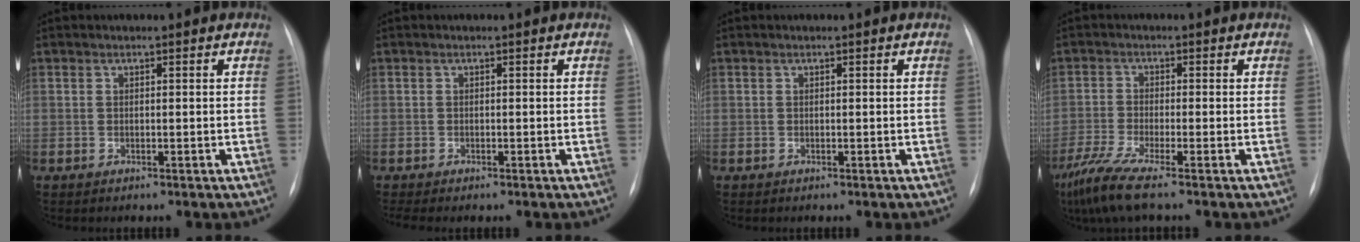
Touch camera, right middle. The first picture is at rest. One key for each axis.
{"total": 1.3, "fx": -1.0, "fy": 0.0, "fz": 0.7, "tx": -0.010, "ty": -0.005, "tz": -0.012}
{"total": 0.0}
{"total": 6.2, "fx": -4.4, "fy": -0.4, "fz": 4.3, "tx": -0.094, "ty": -0.025, "tz": -0.091}